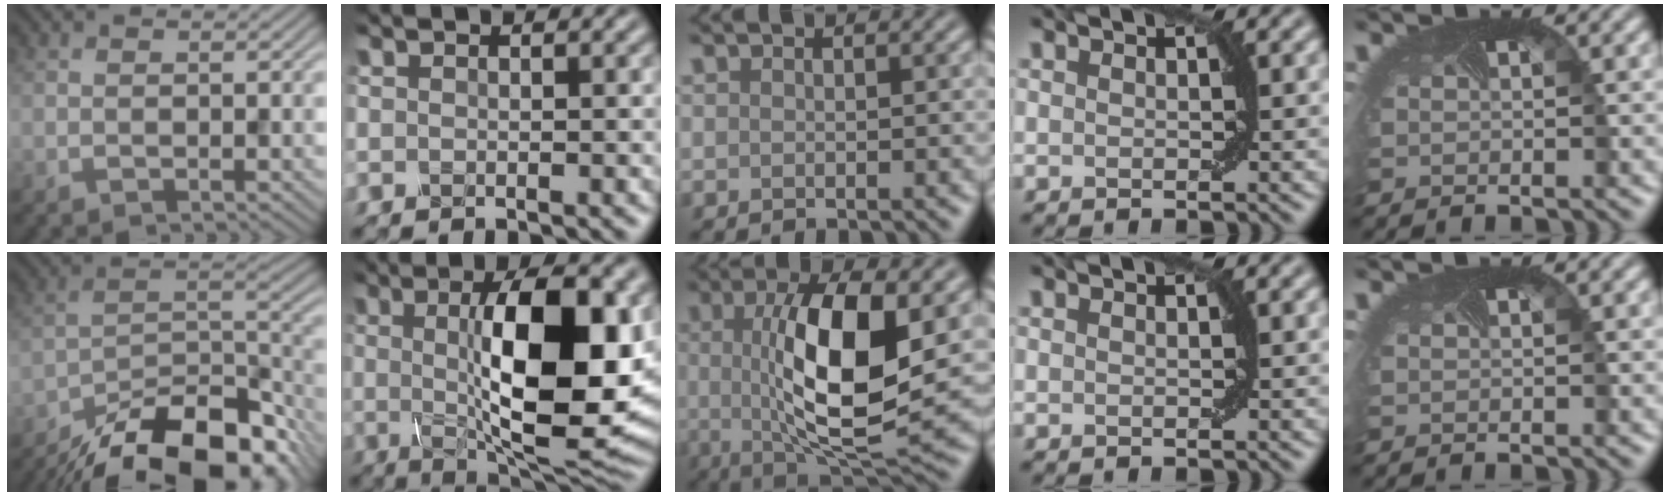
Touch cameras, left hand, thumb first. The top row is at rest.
{"thumb": {"total": 18.0, "force": [-14.4, 6.1, 9.0], "torque": [-0.177, -0.027, -0.213]}, "index": {"total": 14.0, "force": [0.9, 4.6, 13.2], "torque": [-0.177, 0.001, 0.011]}, "middle": {"total": 11.1, "force": [1.0, 3.6, 10.4], "torque": [-0.171, -0.004, 0.019]}}